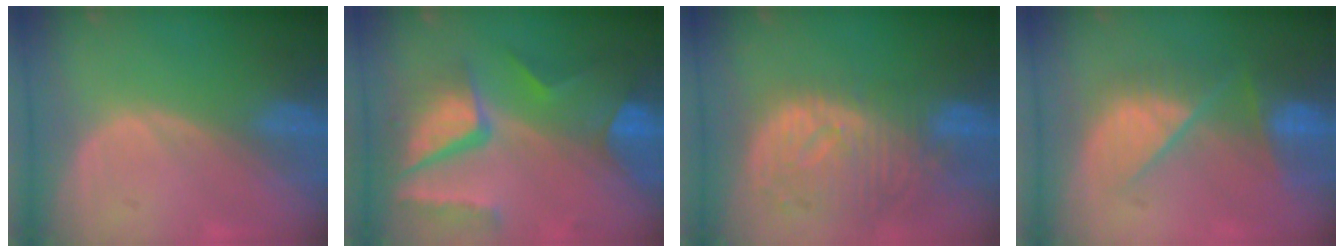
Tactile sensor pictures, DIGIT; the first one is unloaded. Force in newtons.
{"total": 10.9, "press": 9.0, "slide": 6.1}
{"total": 11.2, "press": 9.8, "slide": 5.4}
{"total": 9.6, "press": 8.2, "slide": 5.0}